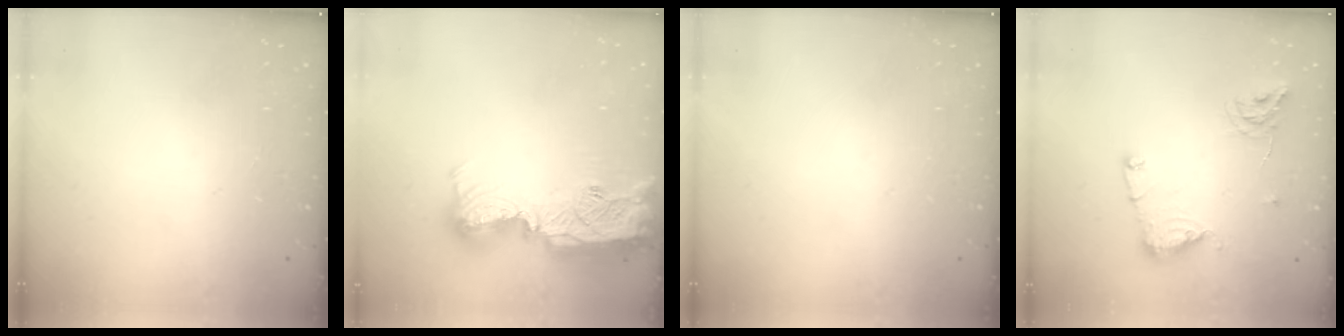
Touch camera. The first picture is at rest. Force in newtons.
{"total": 18.1, "press": 18.0, "slide": 1.2}
{"total": 0.0}
{"total": 12.4, "press": 12.3, "slide": 1.2}